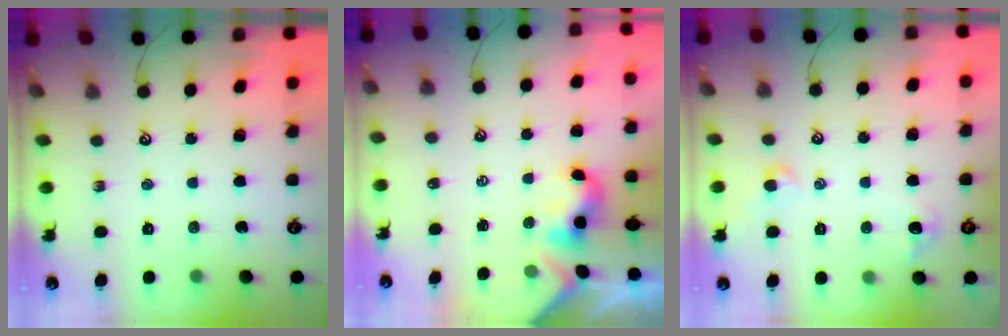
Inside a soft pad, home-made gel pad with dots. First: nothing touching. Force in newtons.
{"total": 2.3, "press": 2.3, "slide": 0.2}
{"total": 2.6, "press": 2.5, "slide": 0.6}